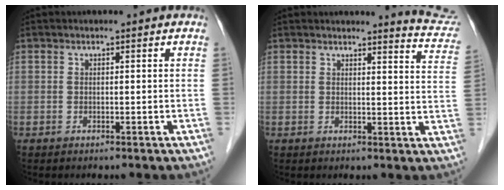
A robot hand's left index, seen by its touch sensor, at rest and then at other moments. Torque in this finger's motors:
{"motor_torque": [0.95, -1.19, 0.10, 0.01]}